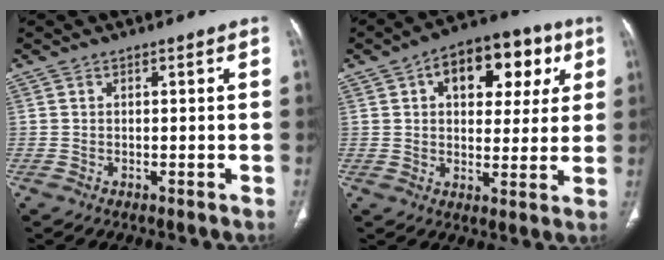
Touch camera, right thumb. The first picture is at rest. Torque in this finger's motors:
{"motor_torque": [1.20, 3.80, 1.09, 0.38, 0.07]}